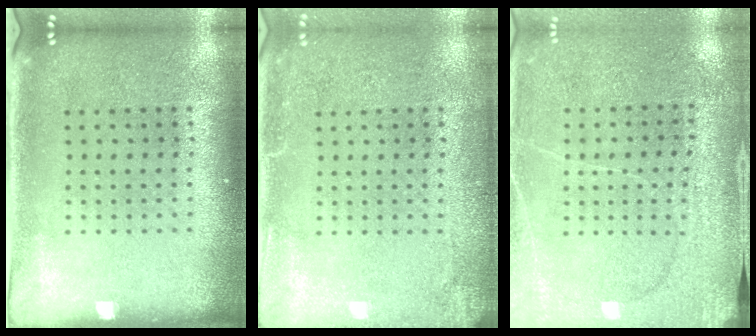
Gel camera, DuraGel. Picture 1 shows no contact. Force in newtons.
{"total": 2.3, "press": 2.3, "slide": 0.3}
{"total": 2.9, "press": 2.9, "slide": 0.2}